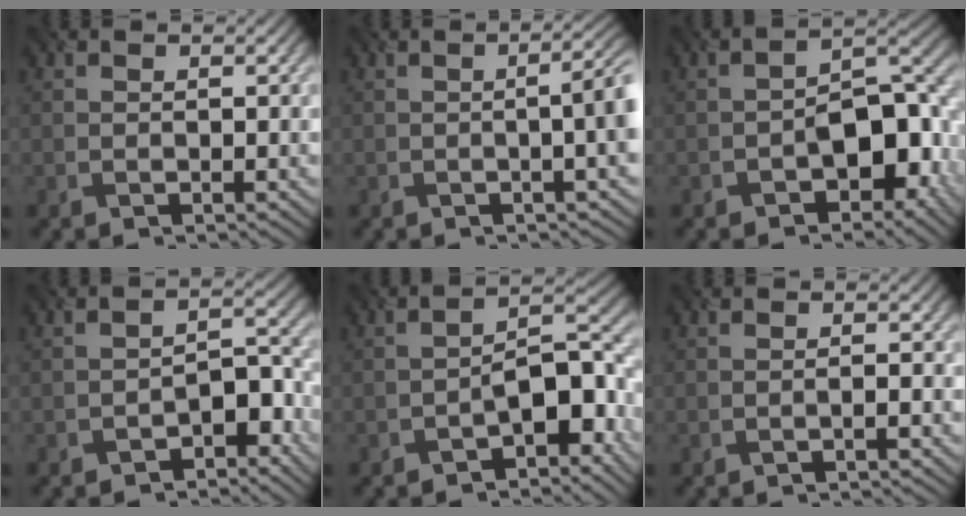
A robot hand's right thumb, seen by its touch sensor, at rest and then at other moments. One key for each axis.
{"total": 6.3, "fx": -0.2, "fy": 2.1, "fz": 6.0, "tx": -0.069, "ty": 0.007, "tz": -0.005}
{"total": 8.9, "fx": -3.4, "fy": 4.9, "fz": 6.7, "tx": -0.087, "ty": 0.003, "tz": -0.060}
{"total": 4.6, "fx": -3.2, "fy": 1.8, "fz": 2.8, "tx": -0.029, "ty": 0.013, "tz": -0.054}
{"total": 7.6, "fx": -4.0, "fy": 2.9, "fz": 5.8, "tx": -0.070, "ty": 0.013, "tz": -0.073}
{"total": 1.2, "fx": -0.5, "fy": 0.1, "fz": 1.0, "tx": -0.016, "ty": 0.006, "tz": -0.012}